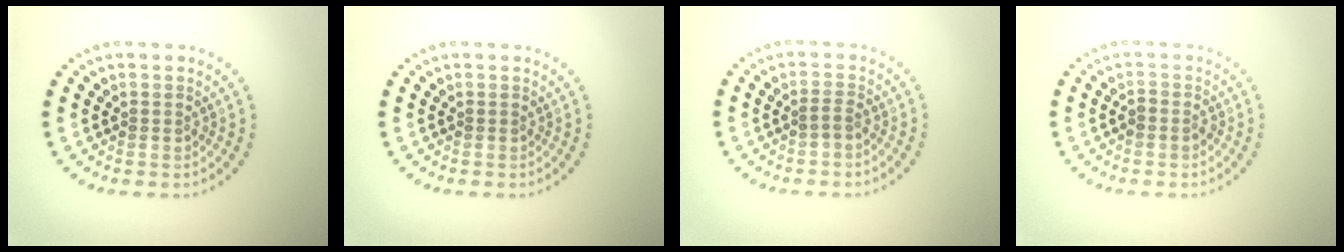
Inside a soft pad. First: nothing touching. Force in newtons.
{"total": 0.0}
{"total": 0.5, "press": 0.2, "slide": 0.5}
{"total": 1.0, "press": 0.9, "slide": 0.5}